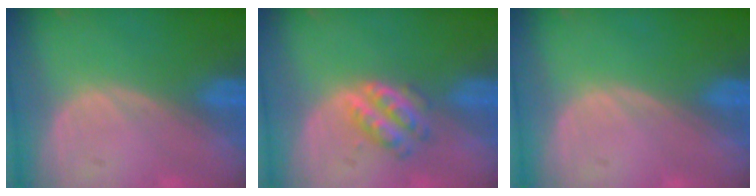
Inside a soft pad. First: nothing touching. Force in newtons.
{"total": 4.3, "press": 4.1, "slide": 1.2}
{"total": 0.0}